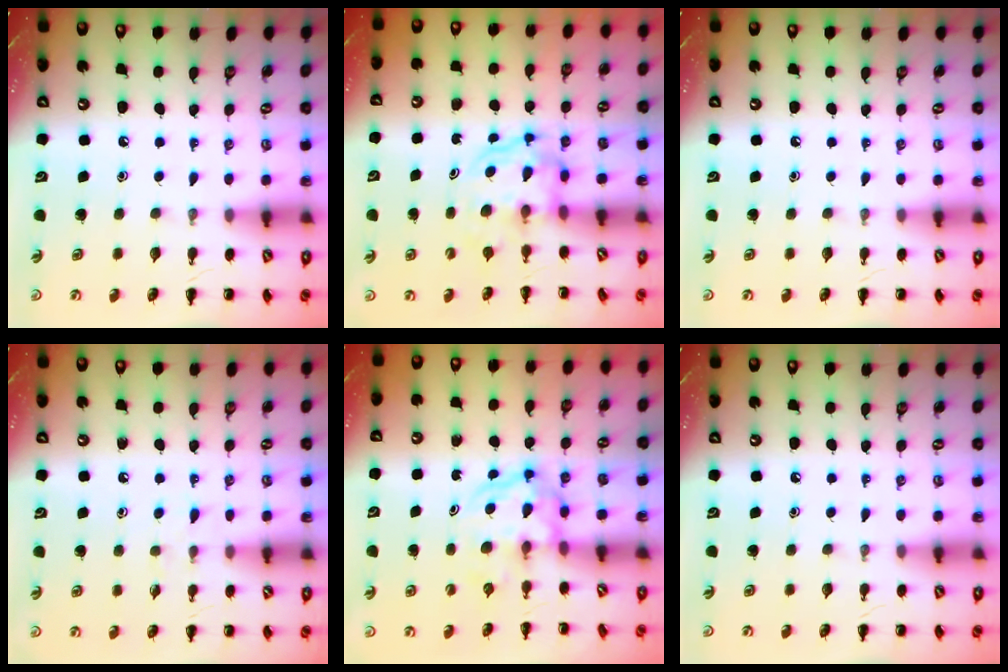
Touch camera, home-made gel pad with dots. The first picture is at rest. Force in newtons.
{"total": 3.8, "press": 3.8, "slide": 0.2}
{"total": 0.0}
{"total": 4.9, "press": 4.4, "slide": 1.9}
{"total": 3.8, "press": 3.7, "slide": 0.4}
{"total": 0.0}